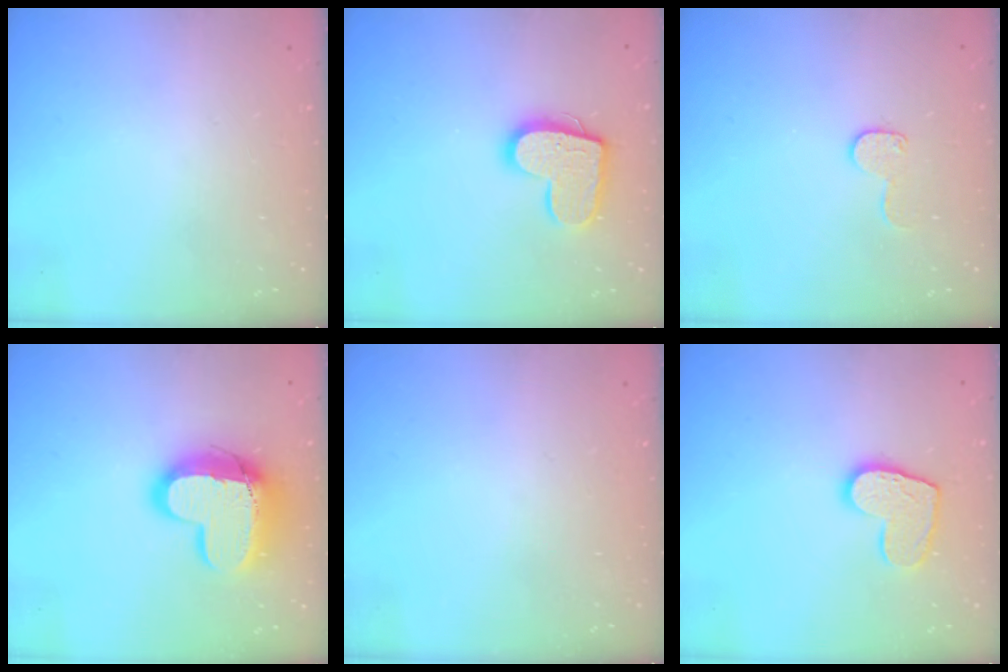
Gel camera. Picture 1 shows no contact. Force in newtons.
{"total": 14.5, "press": 14.5, "slide": 0.8}
{"total": 8.4, "press": 8.4, "slide": 0.5}
{"total": 17.4, "press": 17.3, "slide": 1.3}
{"total": 0.0}
{"total": 10.6, "press": 10.6, "slide": 0.8}